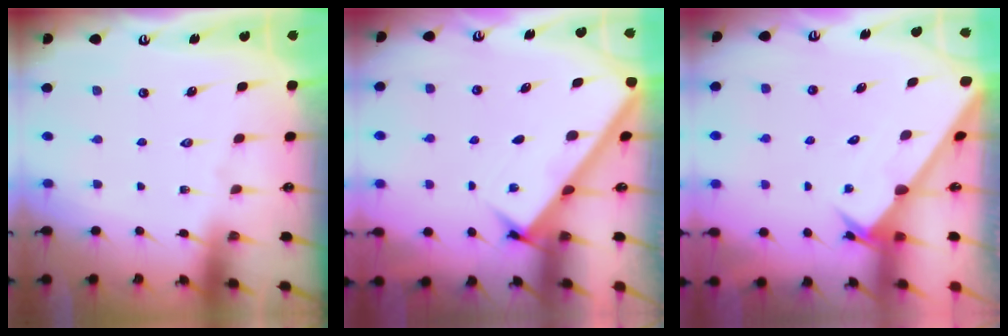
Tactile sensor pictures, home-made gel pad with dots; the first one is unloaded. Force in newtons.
{"total": 2.6, "press": 2.6, "slide": 0.3}
{"total": 2.6, "press": 2.6, "slide": 0.2}